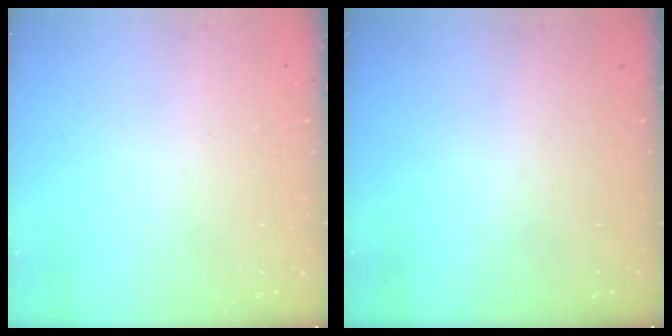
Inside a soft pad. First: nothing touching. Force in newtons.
{"total": 0.0}